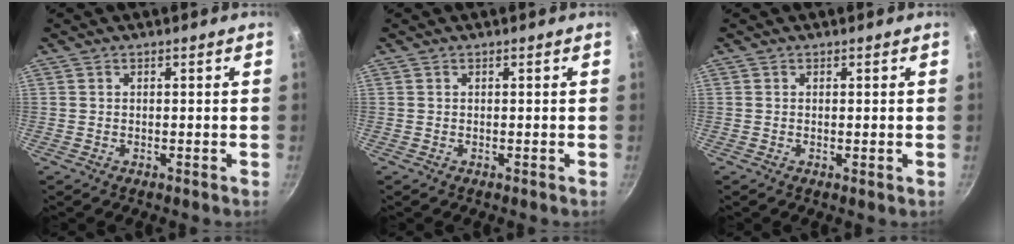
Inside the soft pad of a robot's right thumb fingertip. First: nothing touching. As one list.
[{"total": 0.0}, {"total": 0.5, "force": [0.0, 0.0, 0.5], "torque": [-0.009, -0.003, 0.000]}]